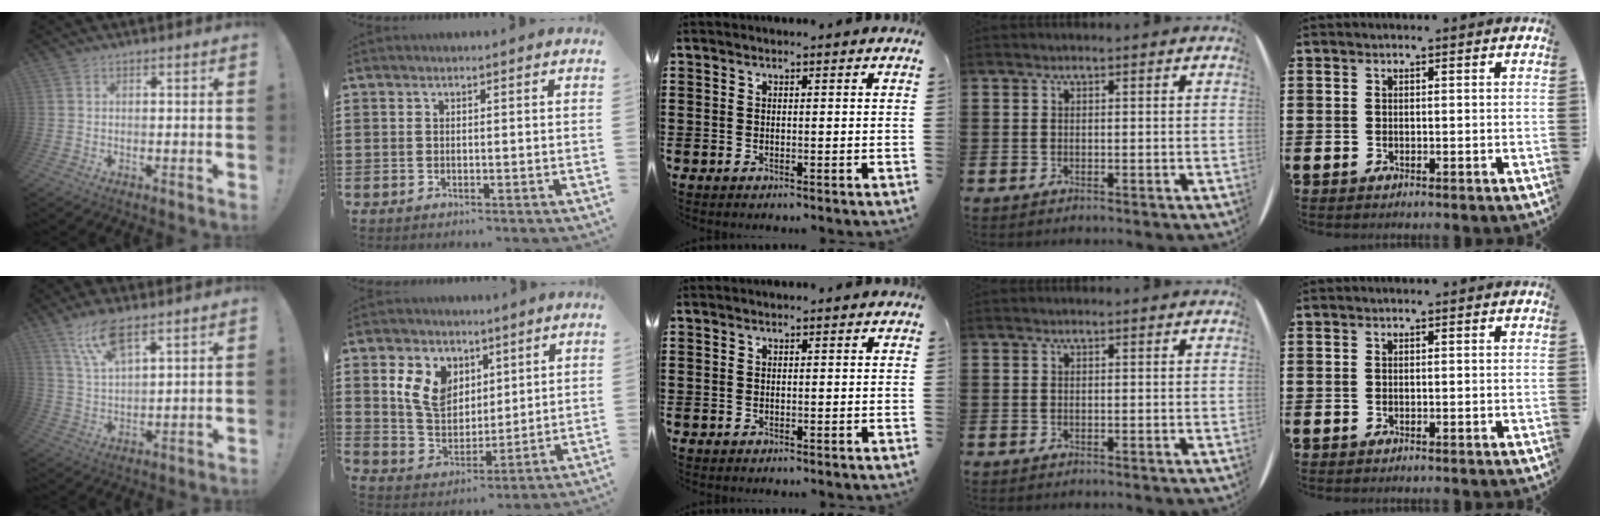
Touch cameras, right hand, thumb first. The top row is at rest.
{"thumb": {"total": 9.8, "force": [6.7, 3.4, 6.3], "torque": [-0.121, -0.023, 0.125]}, "index": {"total": 7.7, "force": [3.5, 5.9, 3.5], "torque": [-0.089, 0.014, 0.066]}}